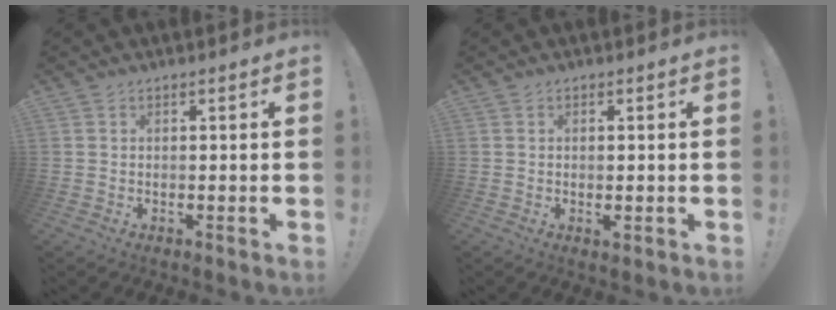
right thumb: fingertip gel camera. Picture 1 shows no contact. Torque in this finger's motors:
{"motor_torque": [0.20, -0.01, 0.16, -0.36, -0.03]}